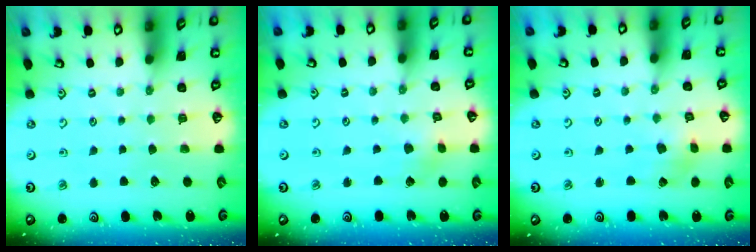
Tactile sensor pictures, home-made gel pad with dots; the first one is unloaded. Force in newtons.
{"total": 1.9, "press": 1.9, "slide": 0.2}
{"total": 2.6, "press": 2.5, "slide": 0.5}